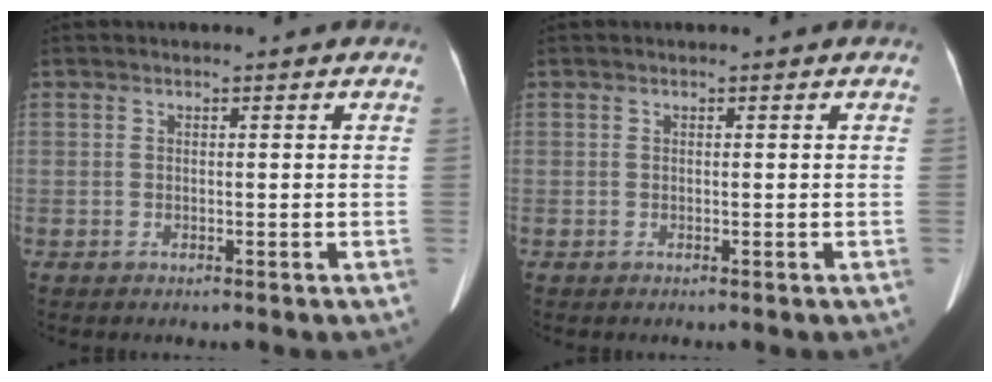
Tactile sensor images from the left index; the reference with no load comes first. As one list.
[{"total": 0.0}]